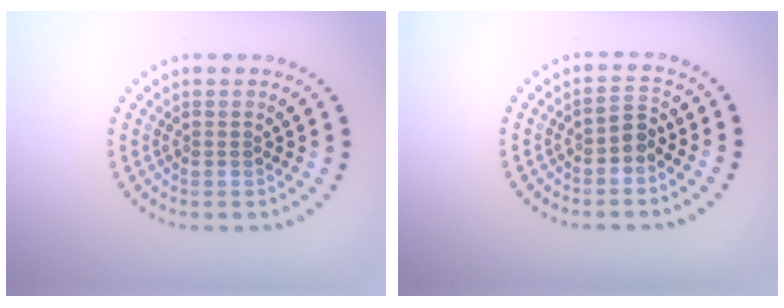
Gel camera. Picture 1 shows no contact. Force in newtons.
{"total": 1.4, "press": 1.3, "slide": 0.7}